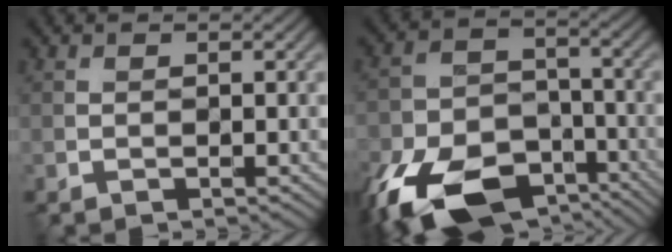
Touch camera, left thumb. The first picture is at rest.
{"total": 16.0, "force": [-9.7, 9.2, 9.0], "torque": [-0.221, -0.051, -0.164]}